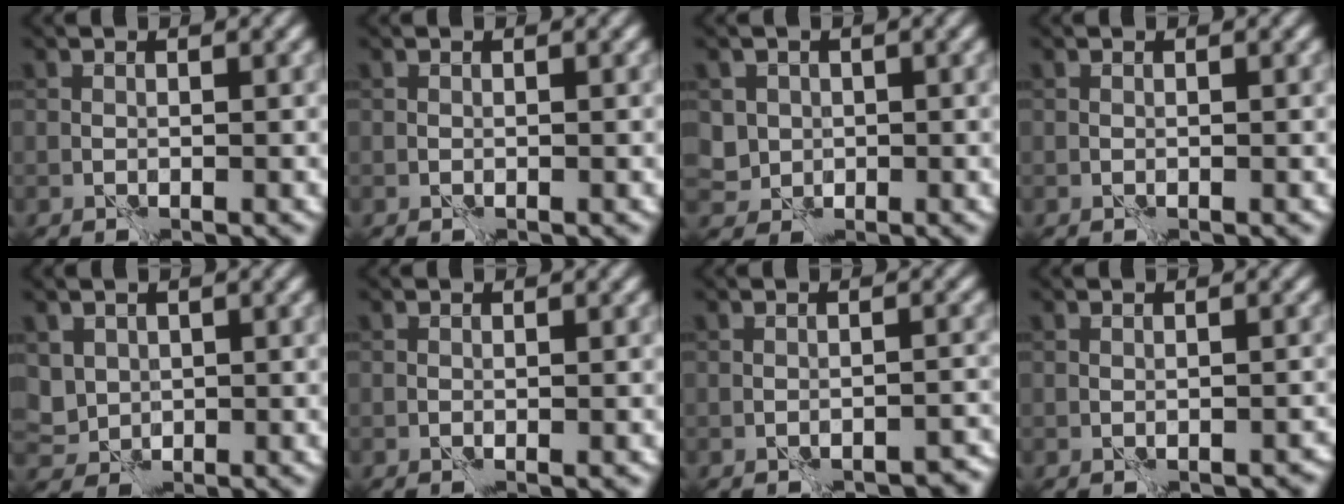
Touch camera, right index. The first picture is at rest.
{"total": 0.0}
{"total": 2.6, "force": [0.4, 2.5, 0.6], "torque": [-0.008, -0.002, 0.021]}
{"total": 0.0}
{"total": 2.2, "force": [0.6, 2.1, 0.7], "torque": [-0.017, -0.005, 0.015]}
{"total": 0.6, "force": [-0.3, 0.1, 0.5], "torque": [-0.007, -0.002, -0.005]}
{"total": 2.7, "force": [-2.4, 0.8, 1.1], "torque": [-0.014, 0.009, -0.028]}
{"total": 1.2, "force": [-0.8, 0.6, 0.7], "torque": [-0.010, -0.004, -0.009]}